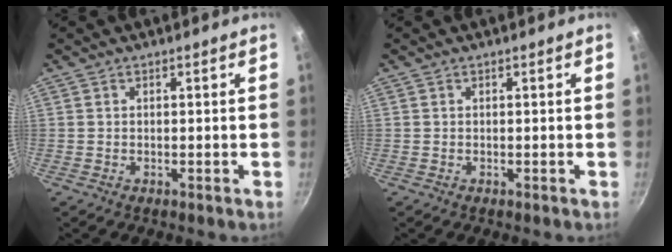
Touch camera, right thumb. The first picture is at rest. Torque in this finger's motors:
{"motor_torque": [0.00, 0.00, 0.00, 0.00, 0.00]}